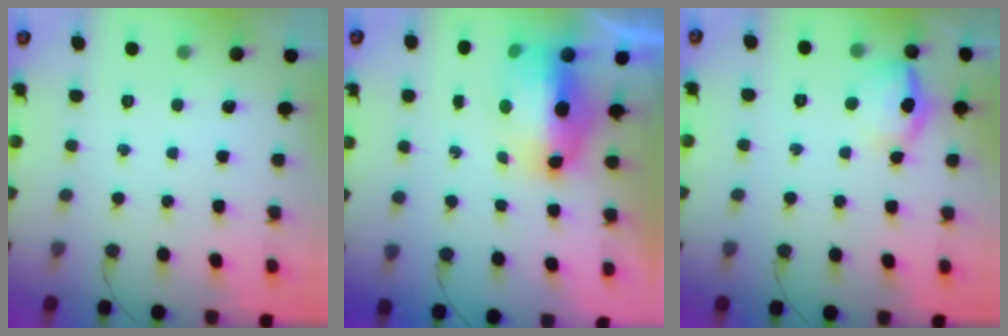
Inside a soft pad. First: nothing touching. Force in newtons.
{"total": 11.3, "press": 11.2, "slide": 1.8}
{"total": 15.2, "press": 11.7, "slide": 9.8}